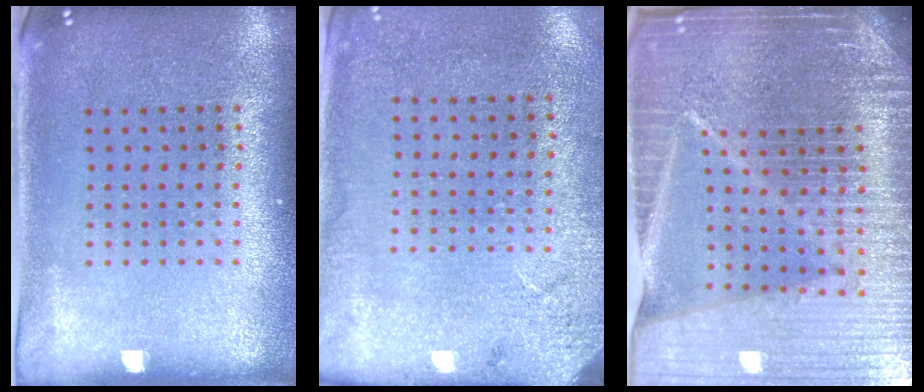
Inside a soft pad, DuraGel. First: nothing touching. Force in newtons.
{"total": 2.7, "press": 2.2, "slide": 1.5}
{"total": 7.3, "press": 6.2, "slide": 3.9}